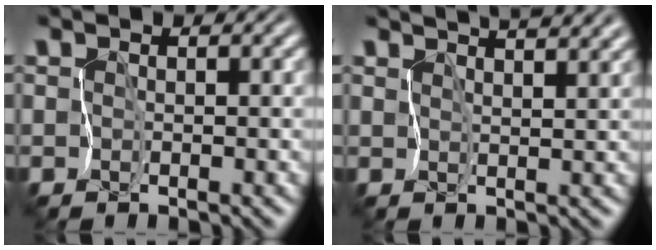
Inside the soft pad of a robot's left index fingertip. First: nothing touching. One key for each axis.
{"total": 5.7, "fx": 4.7, "fy": 1.5, "fz": 2.9, "tx": -0.044, "ty": 0.022, "tz": 0.052}